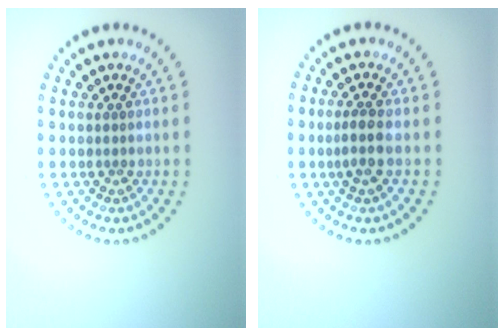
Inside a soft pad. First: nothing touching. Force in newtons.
{"total": 2.1, "press": 1.8, "slide": 1.0}